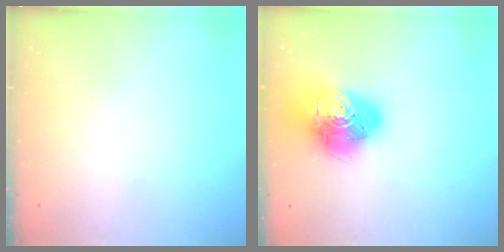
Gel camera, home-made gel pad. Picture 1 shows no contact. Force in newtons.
{"total": 16.7, "press": 16.6, "slide": 2.2}